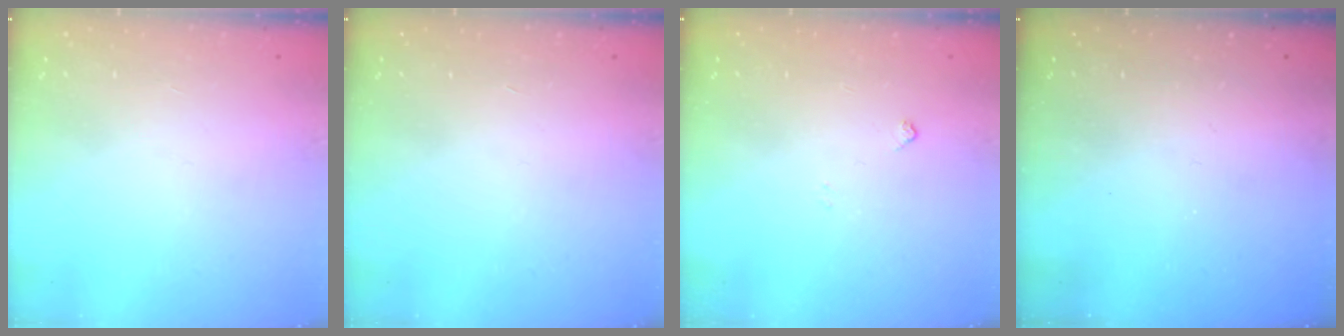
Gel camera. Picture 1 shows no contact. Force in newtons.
{"total": 0.0}
{"total": 3.8, "press": 3.8, "slide": 0.7}
{"total": 0.0}